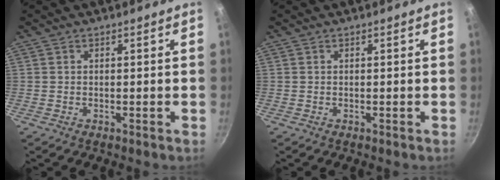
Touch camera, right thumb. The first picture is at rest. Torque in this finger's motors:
{"motor_torque": [0.00, 0.00, 0.00, 0.00, 0.01]}